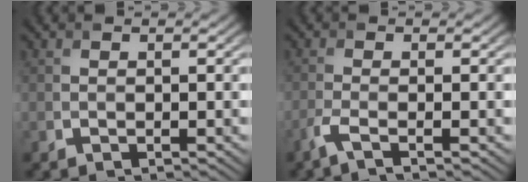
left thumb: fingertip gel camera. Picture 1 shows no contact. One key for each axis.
{"total": 2.5, "fx": -1.5, "fy": 0.3, "fz": 2.0, "tx": -0.040, "ty": 0.000, "tz": -0.047}